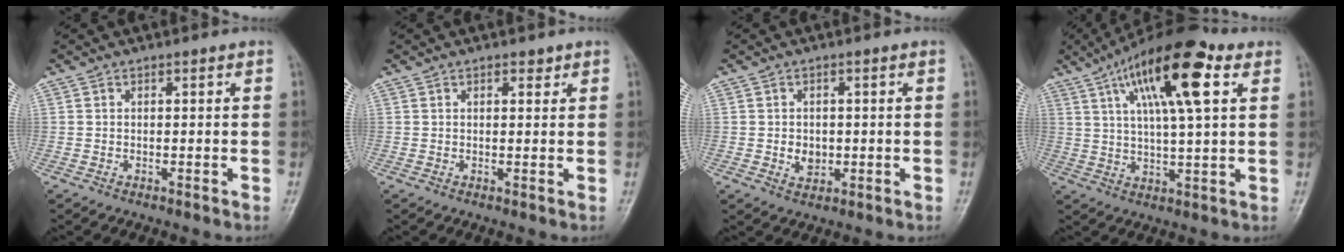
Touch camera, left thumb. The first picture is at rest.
{"total": 1.5, "force": [1.0, 0.8, 0.8], "torque": [-0.002, -0.004, 0.011]}
{"total": 3.3, "force": [-0.3, 2.7, 2.0], "torque": [-0.021, 0.000, 0.001]}
{"total": 17.5, "force": [7.5, 5.0, 15.0], "torque": [-0.238, -0.002, 0.122]}